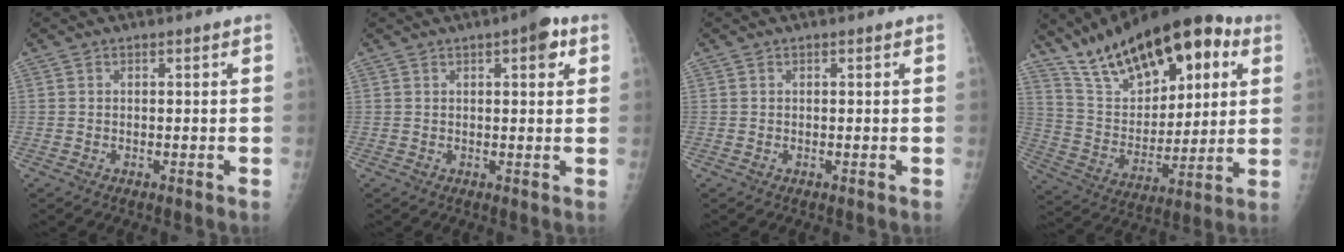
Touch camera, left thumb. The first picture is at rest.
{"total": 4.8, "force": [2.2, 1.6, 3.9], "torque": [-0.039, -0.002, 0.022]}
{"total": 0.0}
{"total": 25.0, "force": [14.0, 11.7, 17.1], "torque": [-0.238, -0.031, 0.244]}